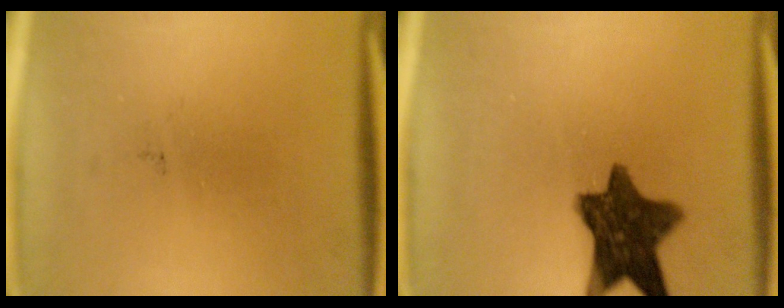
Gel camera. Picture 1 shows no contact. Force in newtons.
{"total": 11.3}